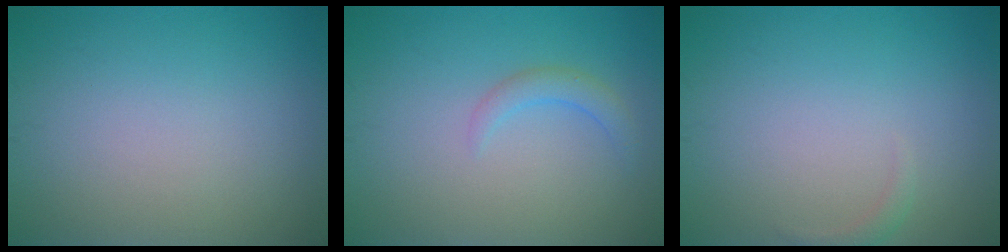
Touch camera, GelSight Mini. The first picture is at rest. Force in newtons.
{"total": 1.6, "press": 1.6, "slide": 0.2}
{"total": 0.8, "press": 0.8, "slide": 0.1}